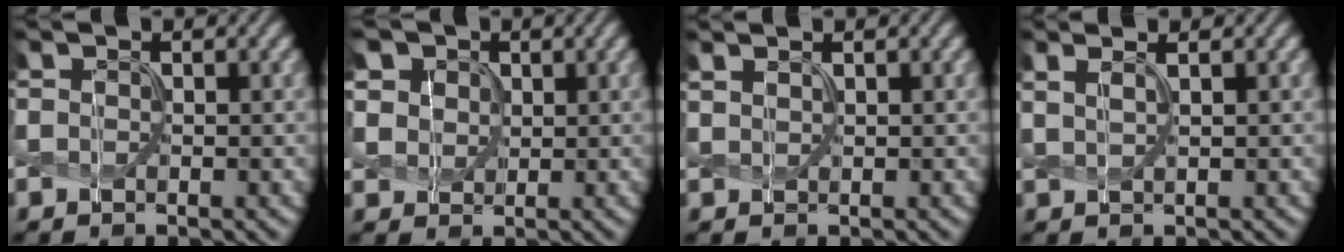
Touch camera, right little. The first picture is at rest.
{"total": 5.2, "force": [2.6, 3.9, 2.2], "torque": [-0.079, 0.007, 0.048]}
{"total": 1.1, "force": [0.9, 0.3, 0.7], "torque": [-0.011, -0.002, 0.012]}
{"total": 3.0, "force": [1.7, 1.2, 2.1], "torque": [-0.031, 0.013, 0.011]}